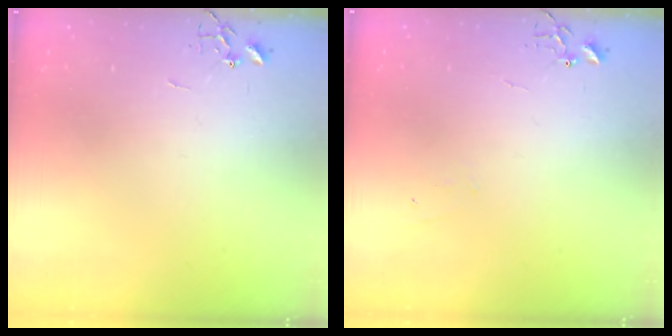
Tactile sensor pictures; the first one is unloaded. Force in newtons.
{"total": 4.3, "press": 4.2, "slide": 0.5}